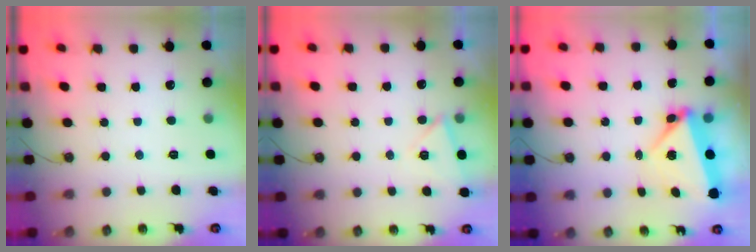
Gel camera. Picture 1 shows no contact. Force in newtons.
{"total": 6.6, "press": 6.2, "slide": 2.4}
{"total": 5.9, "press": 5.9, "slide": 0.7}